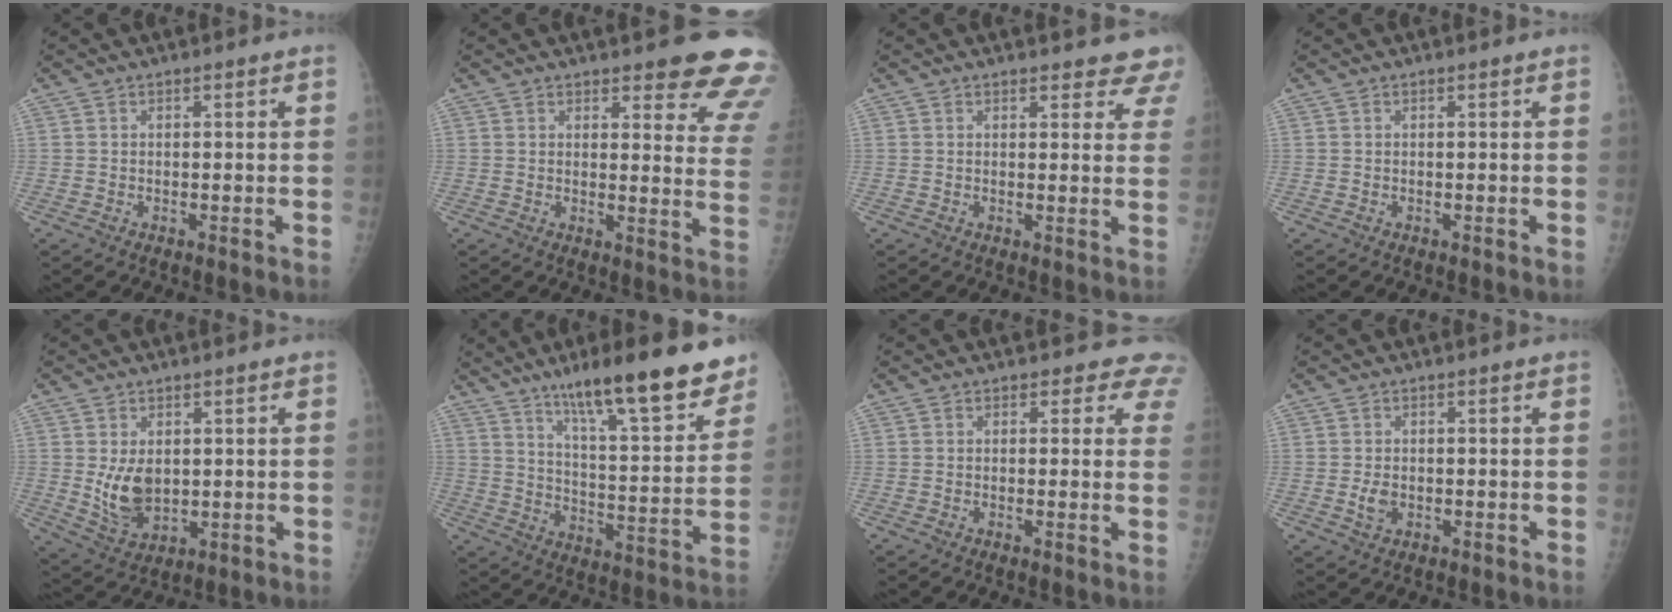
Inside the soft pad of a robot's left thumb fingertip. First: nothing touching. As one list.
[{"total": 13.4, "force": [11.3, 3.5, 6.2], "torque": [-0.022, -0.081, 0.109]}, {"total": 6.5, "force": [5.9, 2.2, 1.5], "torque": [0.027, -0.024, 0.047]}, {"total": 0.0}, {"total": 7.3, "force": [0.8, 4.9, 5.3], "torque": [-0.076, -0.019, 0.033]}, {"total": 22.2, "force": [15.3, 4.5, 15.5], "torque": [-0.204, -0.066, 0.242]}, {"total": 4.8, "force": [4.0, 2.6, 0.7], "torque": [0.033, -0.015, 0.020]}, {"total": 2.3, "force": [-0.4, 1.6, 1.6], "torque": [-0.027, 0.000, -0.004]}]